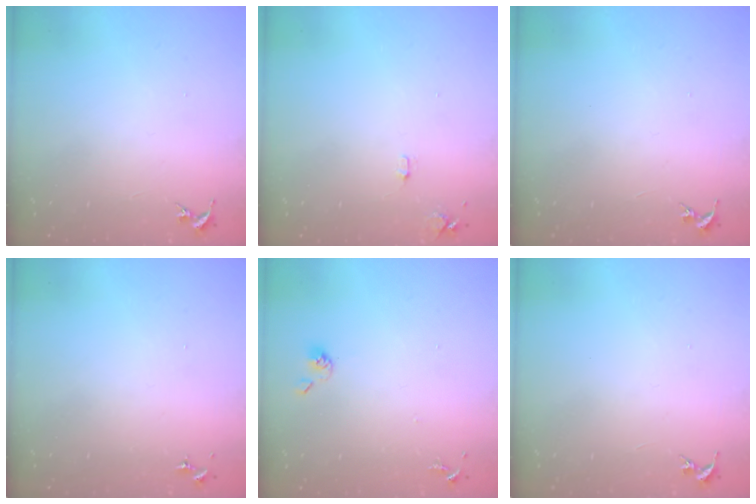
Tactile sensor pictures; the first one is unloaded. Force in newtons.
{"total": 5.2, "press": 5.1, "slide": 0.8}
{"total": 0.0}
{"total": 0.0}
{"total": 5.5, "press": 5.4, "slide": 0.9}
{"total": 0.0}